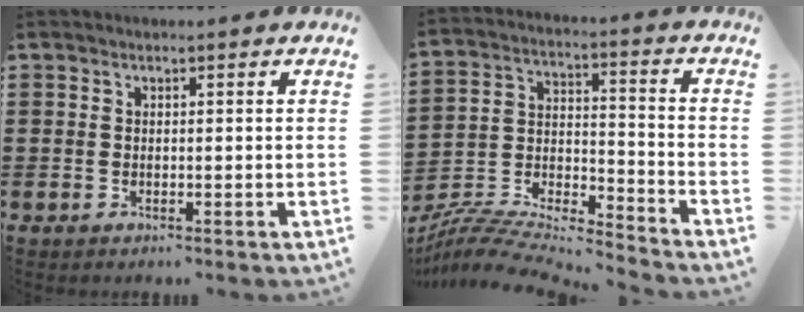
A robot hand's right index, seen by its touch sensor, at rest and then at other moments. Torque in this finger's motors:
{"motor_torque": [-1.70, 0.45, -0.23, -0.10]}